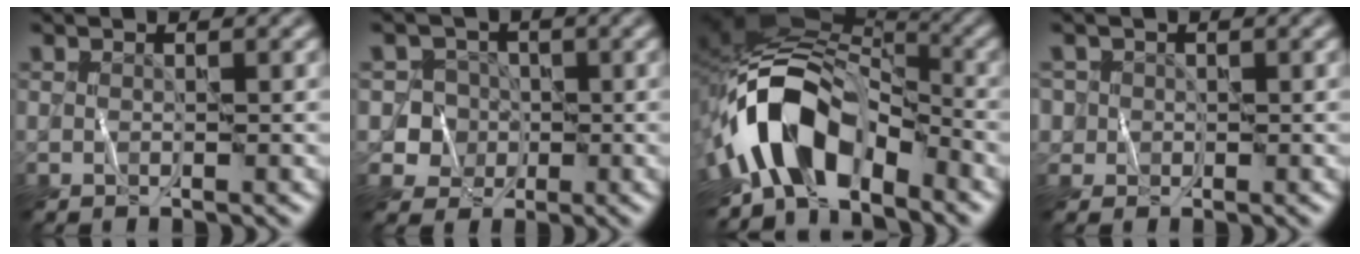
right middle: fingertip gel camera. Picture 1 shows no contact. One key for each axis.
{"total": 4.4, "fx": -1.2, "fy": 4.3, "fz": -0.2, "tx": 0.029, "ty": 0.005, "tz": -0.037}
{"total": 10.6, "fx": -5.3, "fy": 6.2, "fz": 6.9, "tx": -0.111, "ty": 0.011, "tz": -0.104}
{"total": 2.1, "fx": 0.1, "fy": 2.1, "fz": 0.0, "tx": 0.019, "ty": 0.009, "tz": -0.020}